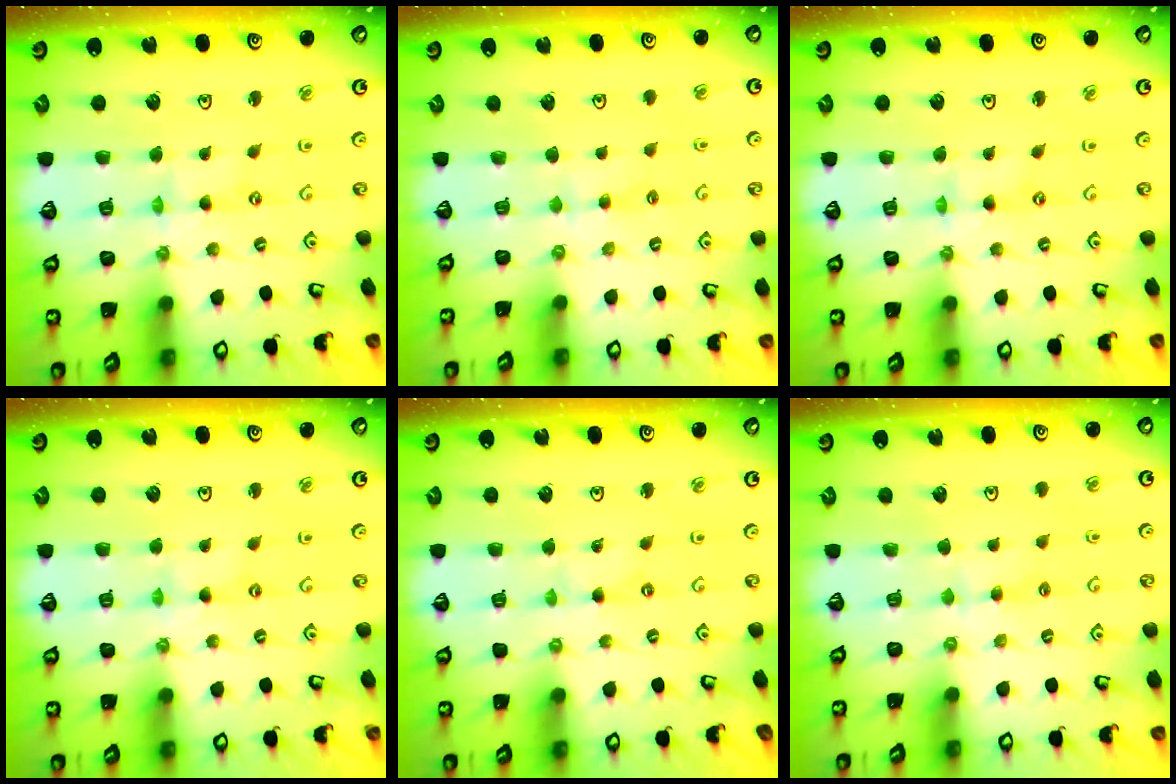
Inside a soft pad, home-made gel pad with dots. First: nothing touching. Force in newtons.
{"total": 2.1, "press": 2.1, "slide": 0.4}
{"total": 0.0}
{"total": 0.6, "press": 0.6, "slide": 0.1}
{"total": 0.6, "press": 0.6, "slide": 0.2}
{"total": 2.1, "press": 2.1, "slide": 0.4}